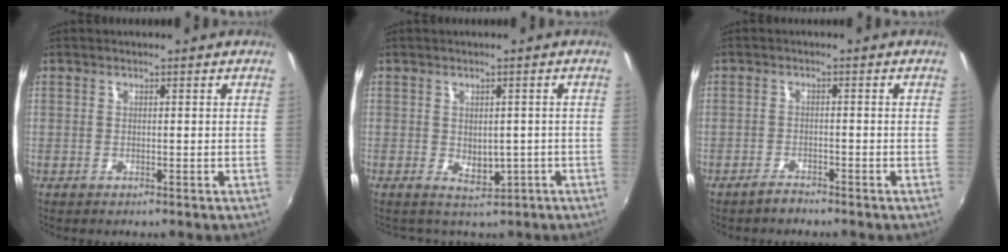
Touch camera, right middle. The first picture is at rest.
{"total": 3.0, "force": [-1.0, 2.3, 1.5], "torque": [-0.021, 0.001, -0.001]}
{"total": 1.9, "force": [-1.9, 0.4, 0.4], "torque": [-0.013, 0.001, -0.034]}